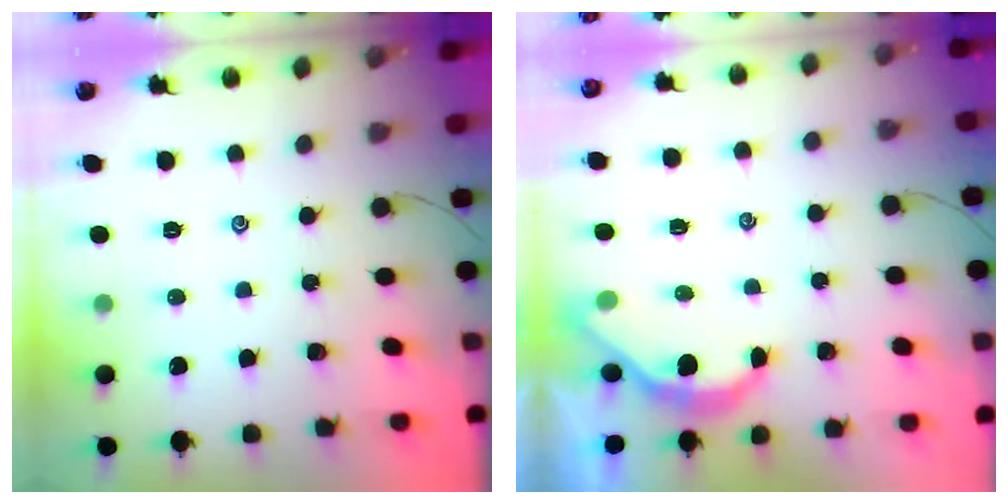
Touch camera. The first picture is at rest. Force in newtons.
{"total": 4.7, "press": 4.7, "slide": 0.4}